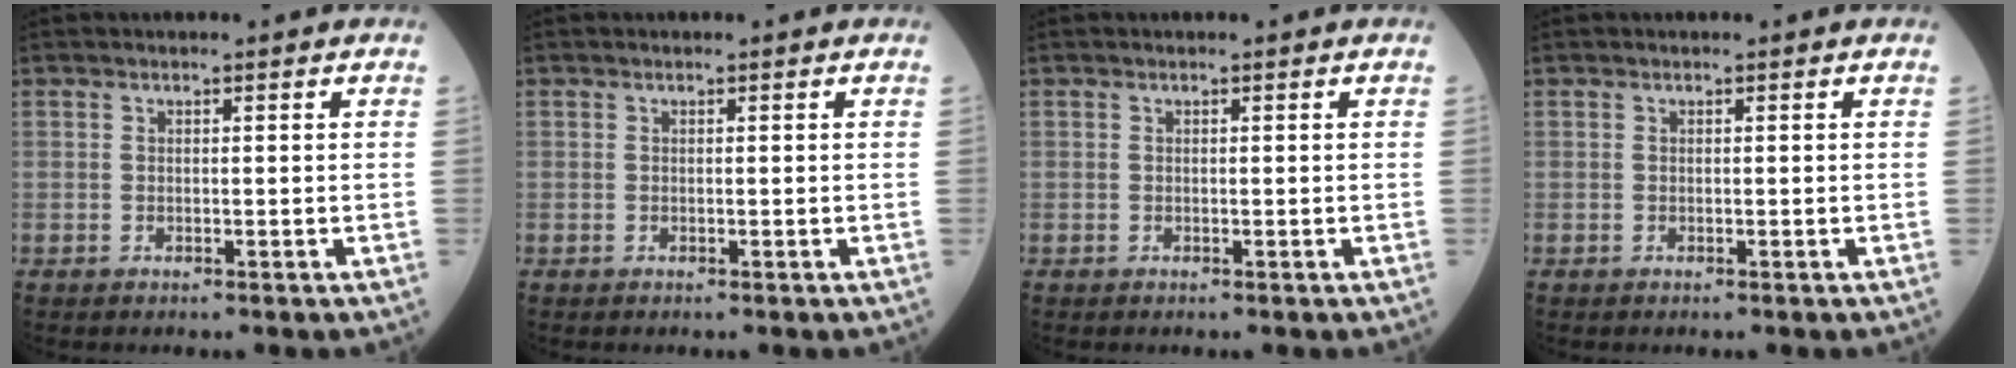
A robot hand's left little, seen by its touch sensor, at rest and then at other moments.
{"total": 0.0}
{"total": 0.0}
{"total": 0.0}